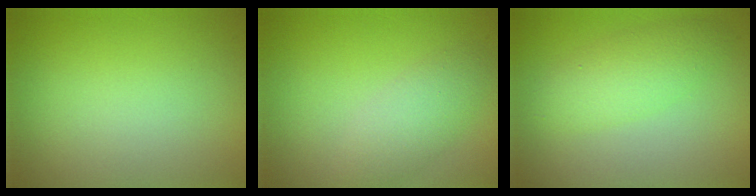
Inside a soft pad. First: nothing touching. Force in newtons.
{"total": 2.6, "press": 2.6, "slide": 0.2}
{"total": 3.0, "press": 3.0, "slide": 0.0}